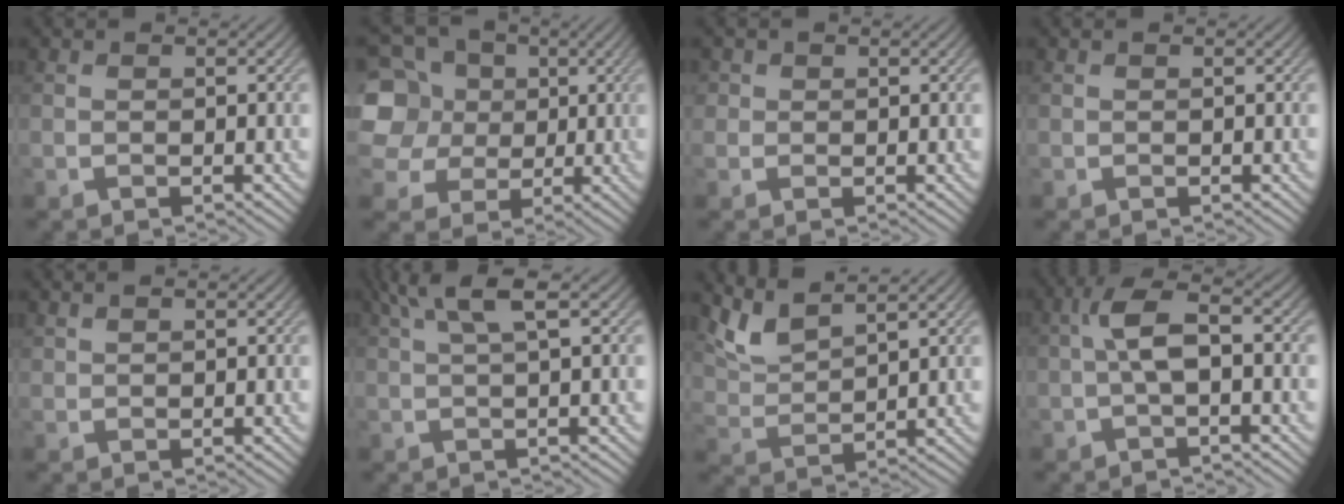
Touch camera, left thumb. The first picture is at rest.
{"total": 11.6, "force": [2.7, 10.0, 5.2], "torque": [-0.198, 0.031, 0.039]}
{"total": 1.7, "force": [0.5, 1.5, 0.3], "torque": [-0.003, -0.001, 0.005]}
{"total": 0.0}
{"total": 0.9, "force": [0.8, 0.1, 0.3], "torque": [-0.010, 0.003, 0.019]}
{"total": 4.9, "force": [2.2, 0.8, 4.4], "torque": [-0.079, 0.017, 0.042]}
{"total": 5.5, "force": [4.7, 1.2, 2.6], "torque": [-0.076, 0.002, 0.100]}
{"total": 4.7, "force": [-0.3, 1.4, 4.5], "torque": [-0.096, 0.014, -0.012]}